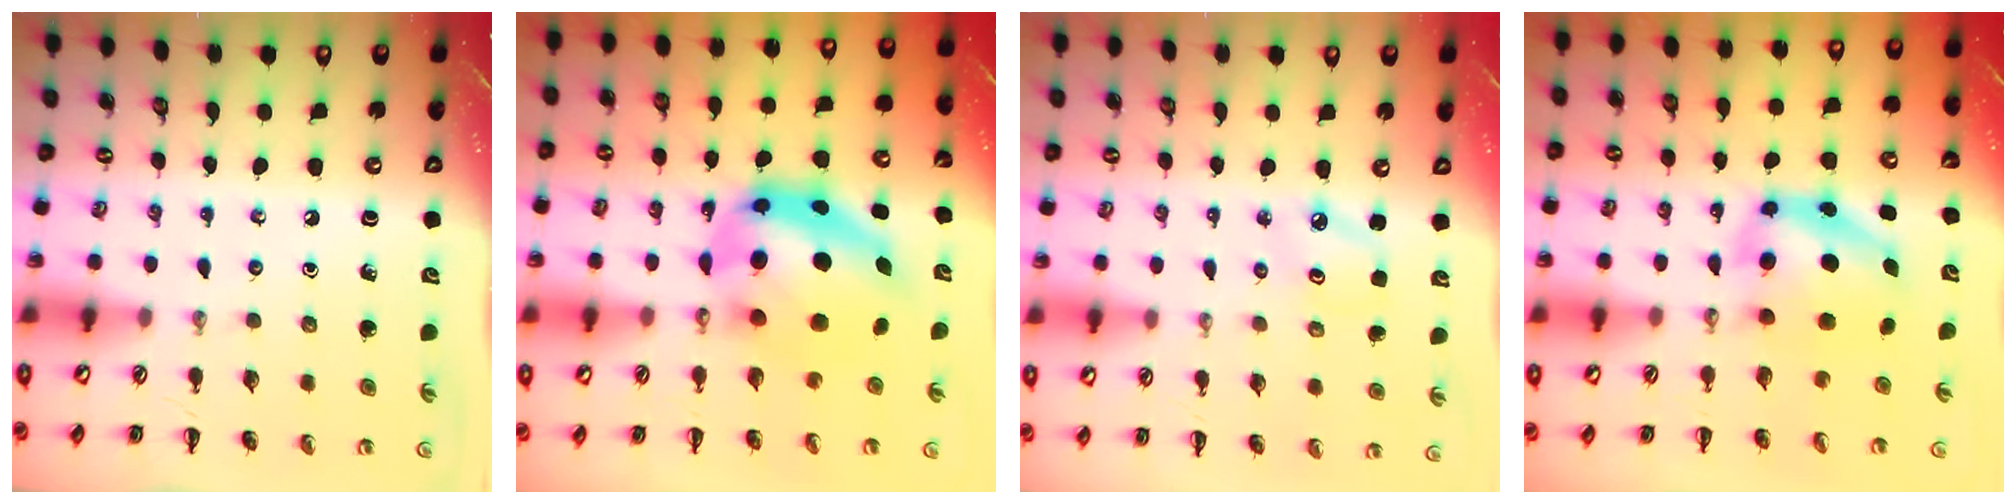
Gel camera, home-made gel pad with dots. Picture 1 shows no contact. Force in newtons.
{"total": 12.8, "press": 12.4, "slide": 3.1}
{"total": 3.0, "press": 2.9, "slide": 0.6}
{"total": 6.5, "press": 6.4, "slide": 0.9}